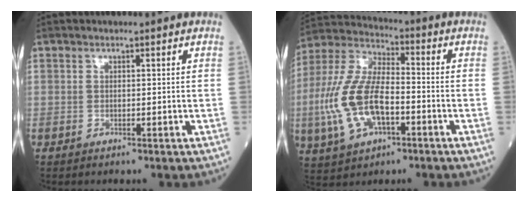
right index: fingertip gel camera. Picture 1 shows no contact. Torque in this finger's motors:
{"motor_torque": [2.01, -0.13, 1.06, 0.13]}